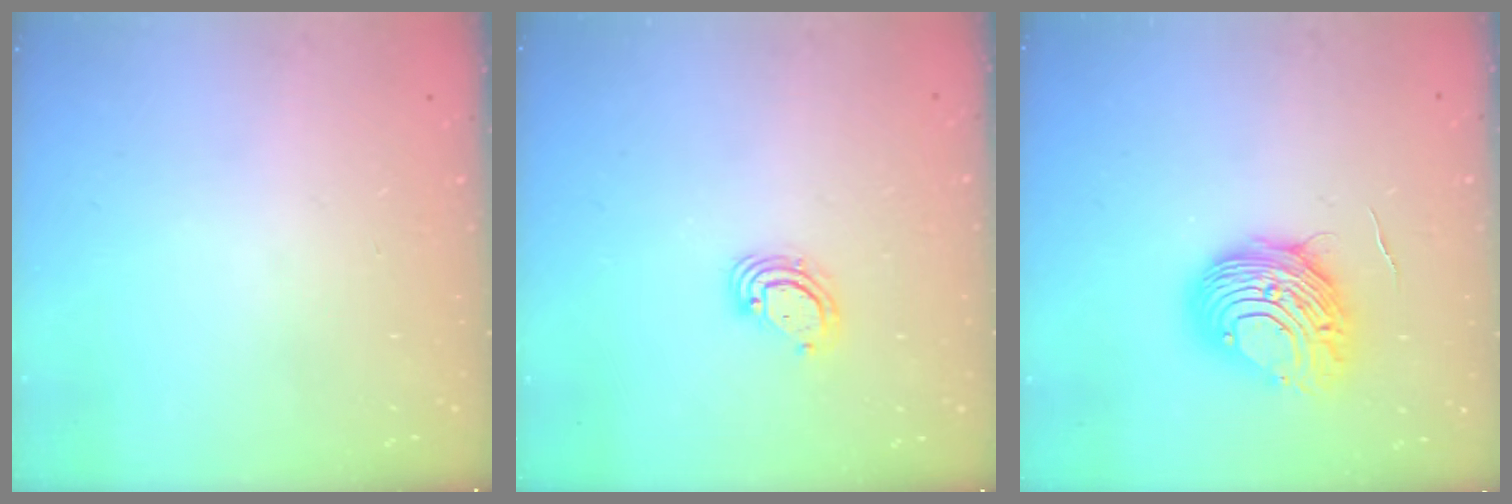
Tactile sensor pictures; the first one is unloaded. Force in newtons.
{"total": 4.1, "press": 4.1, "slide": 0.4}
{"total": 10.3, "press": 10.3, "slide": 0.7}